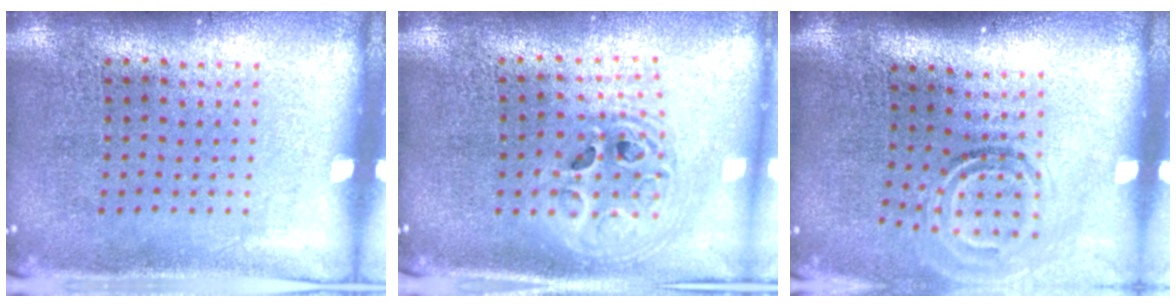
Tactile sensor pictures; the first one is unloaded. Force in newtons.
{"total": 2.1, "press": 1.7, "slide": 1.3}
{"total": 1.8, "press": 1.2, "slide": 1.4}